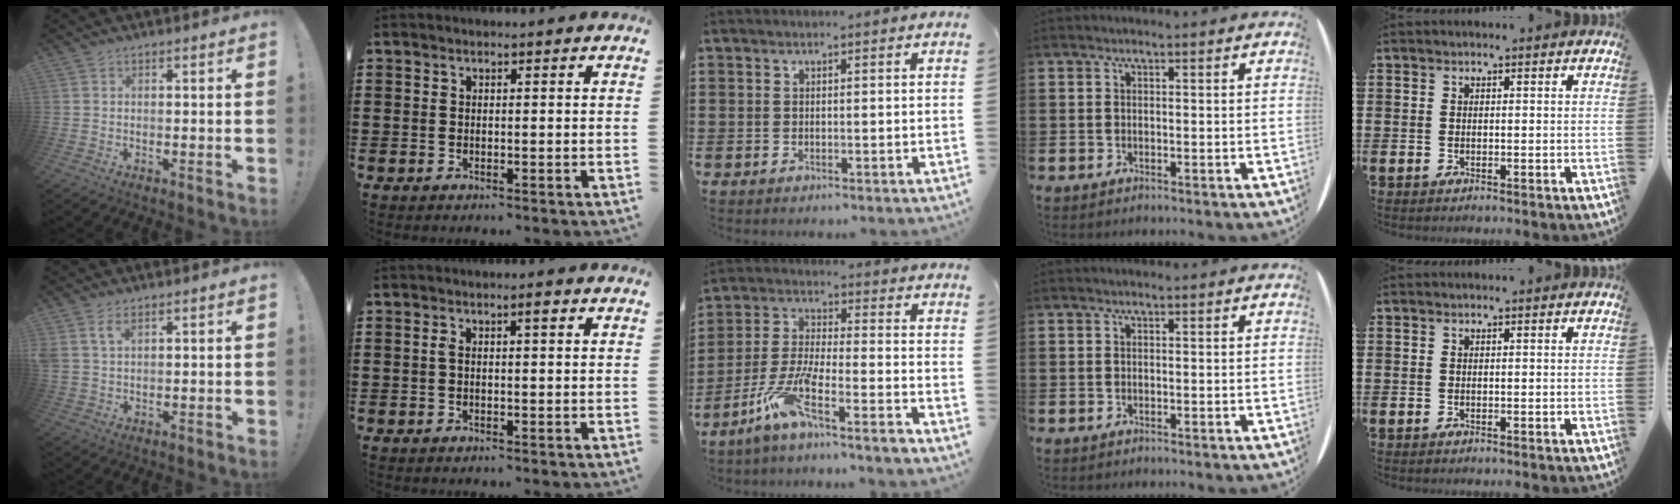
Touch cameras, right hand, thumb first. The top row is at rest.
{"thumb": {"total": 3.9, "force": [1.9, 1.9, 2.8], "torque": [-0.056, 0.001, 0.036]}, "index": {"total": 1.8, "force": [0.2, 0.3, 1.7], "torque": [-0.025, 0.001, 0.000]}, "middle": {"total": 8.2, "force": [-6.4, 0.2, 5.1], "torque": [-0.124, -0.017, -0.132]}}